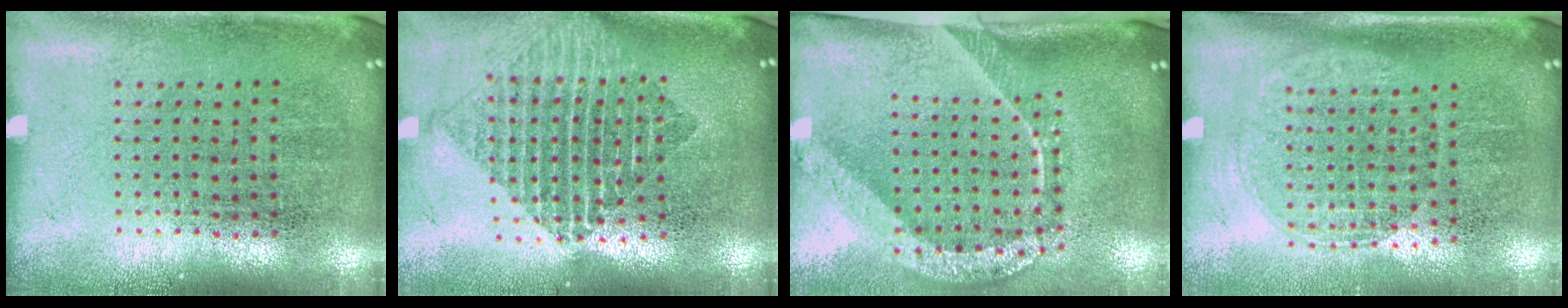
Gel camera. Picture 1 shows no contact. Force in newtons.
{"total": 1.9, "press": 1.6, "slide": 1.0}
{"total": 2.4, "press": 1.7, "slide": 1.7}
{"total": 1.5, "press": 1.3, "slide": 0.7}